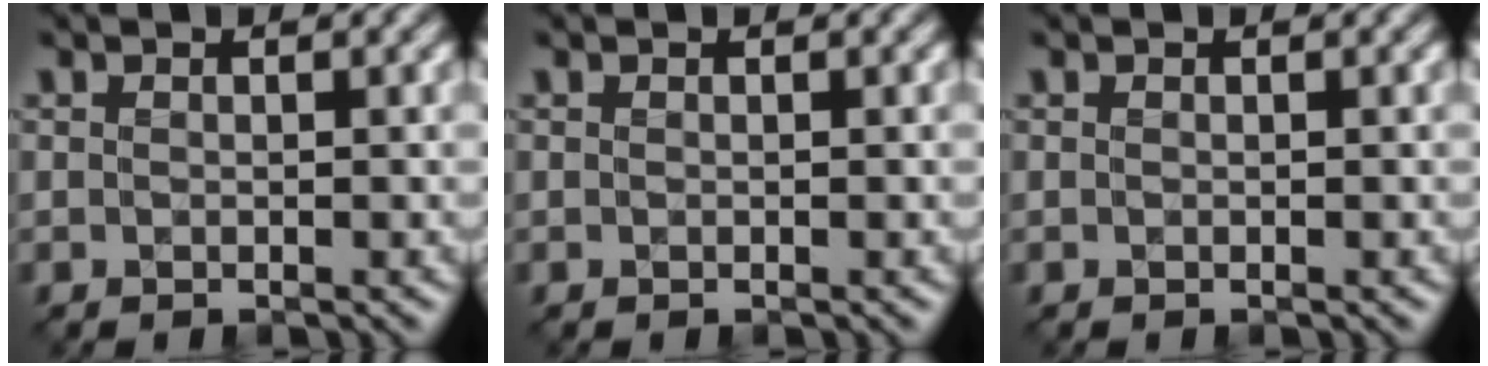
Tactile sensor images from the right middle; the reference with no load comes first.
{"total": 0.0}
{"total": 0.0}